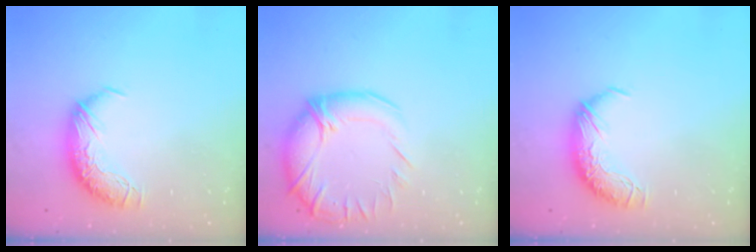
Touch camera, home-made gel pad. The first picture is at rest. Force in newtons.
{"total": 7.1, "press": 5.7, "slide": 4.2}
{"total": 0.0}